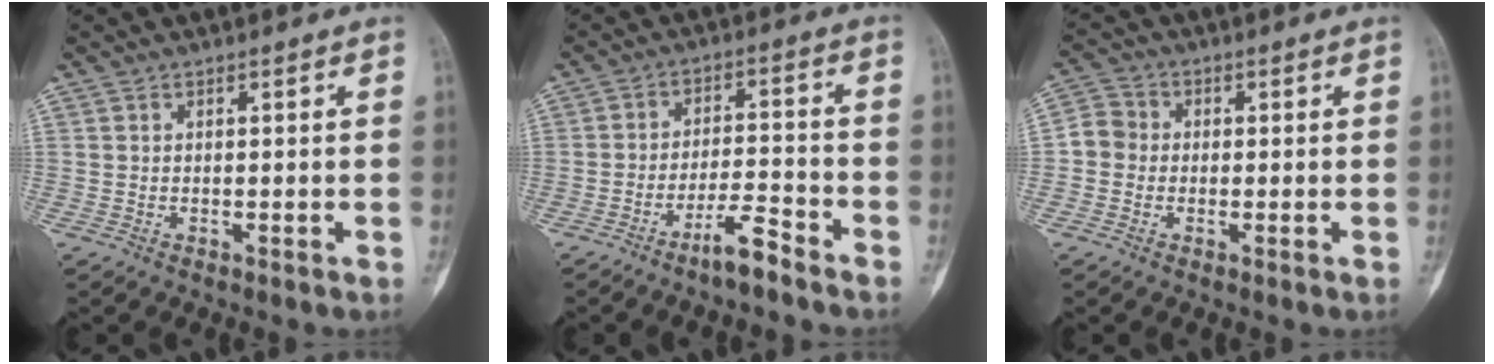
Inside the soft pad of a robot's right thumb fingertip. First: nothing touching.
{"total": 6.0, "force": [-4.7, 0.8, 3.7], "torque": [-0.069, 0.036, -0.086]}
{"total": 4.5, "force": [-0.5, 4.2, 1.5], "torque": [-0.014, 0.011, -0.021]}